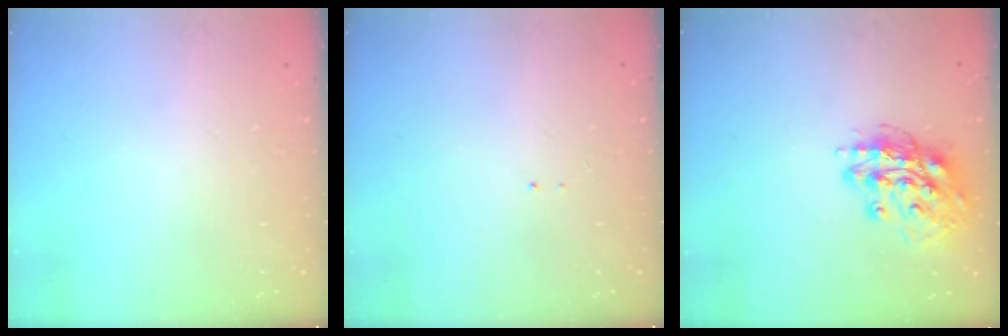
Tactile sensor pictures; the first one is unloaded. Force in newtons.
{"total": 0.6, "press": 0.6, "slide": 0.1}
{"total": 14.9, "press": 14.8, "slide": 1.5}